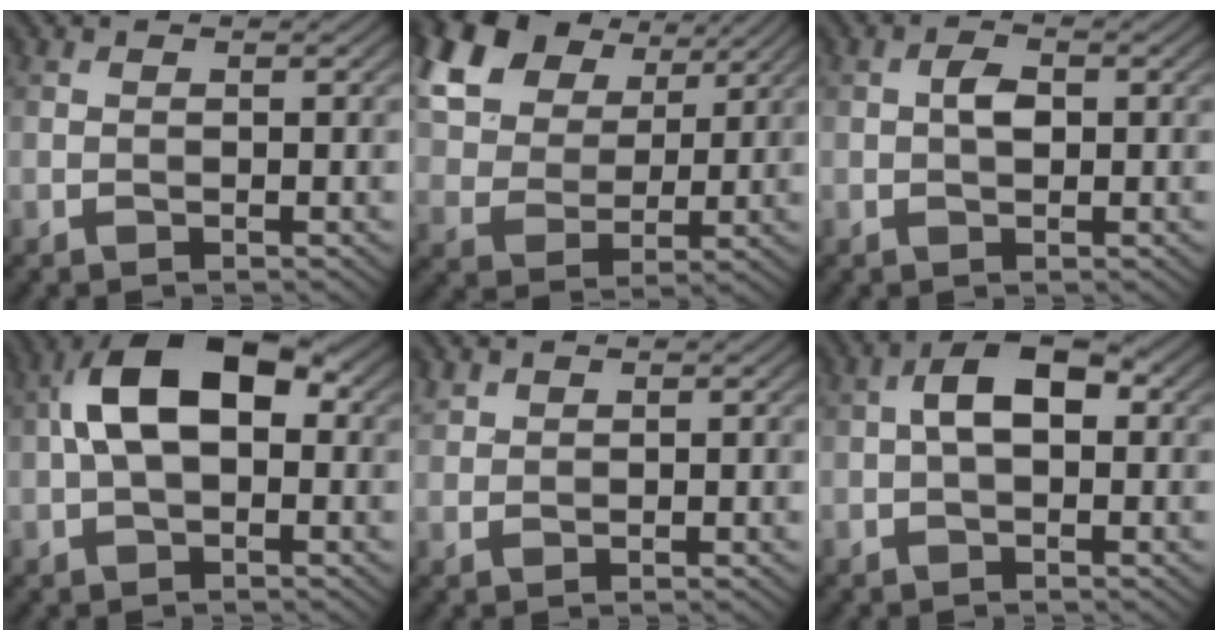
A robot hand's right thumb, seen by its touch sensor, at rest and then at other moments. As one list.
[{"total": 18.2, "force": [9.9, 11.9, 9.6], "torque": [-0.267, 0.040, 0.217]}, {"total": 2.2, "force": [0.0, 1.2, 1.8], "torque": [-0.036, 0.006, -0.002]}, {"total": 10.4, "force": [1.2, 5.7, 8.7], "torque": [-0.168, 0.023, 0.011]}, {"total": 1.6, "force": [1.4, 0.7, 0.5], "torque": [-0.014, 0.004, 0.035]}, {"total": 5.1, "force": [0.4, 2.6, 4.3], "torque": [-0.072, 0.011, -0.001]}]